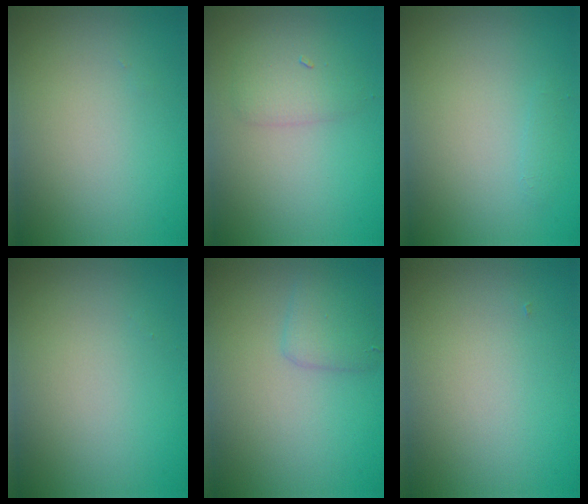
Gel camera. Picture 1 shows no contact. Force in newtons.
{"total": 2.1, "press": 2.1, "slide": 0.1}
{"total": 0.5, "press": 0.5, "slide": 0.1}
{"total": 0.0}
{"total": 2.0, "press": 2.0, "slide": 0.0}
{"total": 0.0}